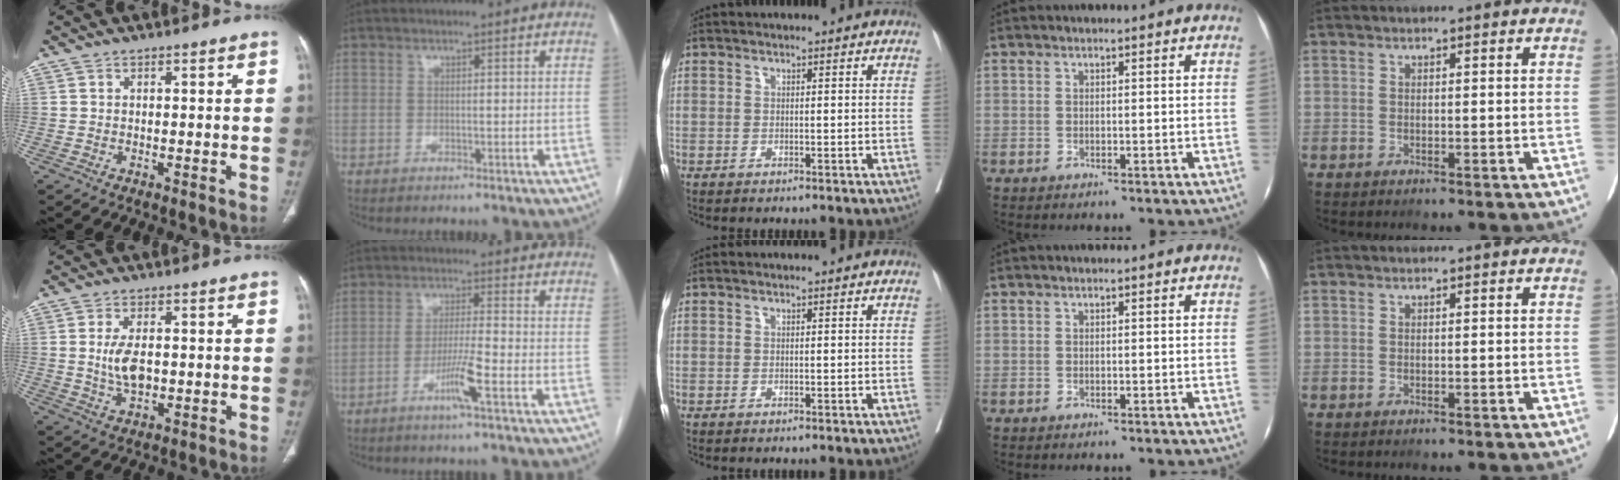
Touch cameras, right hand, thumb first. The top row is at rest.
{"thumb": {"total": 5.7, "force": [0.1, 3.1, 4.9], "torque": [-0.097, -0.005, 0.007]}, "index": {"total": 5.4, "force": [-2.7, -0.6, 4.6], "torque": [-0.089, -0.008, -0.054]}}